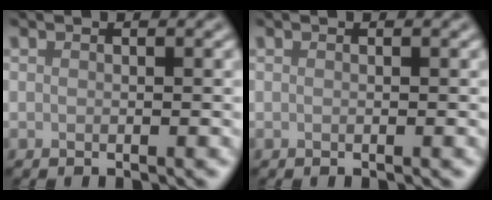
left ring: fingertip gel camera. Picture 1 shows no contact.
{"total": 0.0}